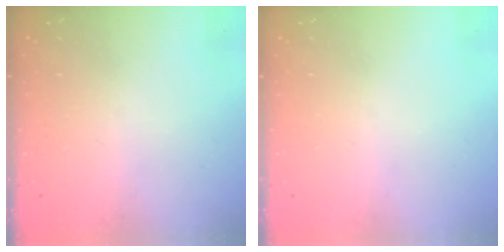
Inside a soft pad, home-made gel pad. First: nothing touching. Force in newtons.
{"total": 0.0}